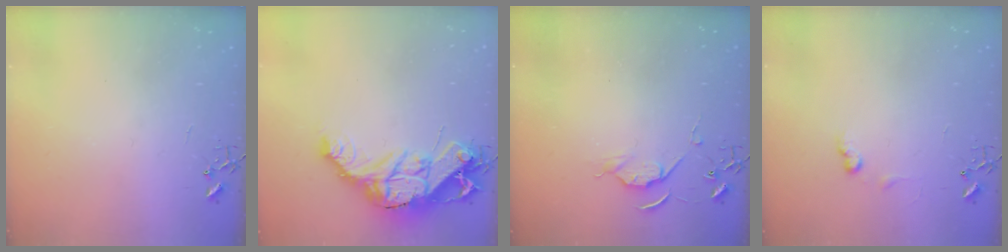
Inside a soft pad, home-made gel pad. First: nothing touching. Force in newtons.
{"total": 17.7, "press": 17.6, "slide": 1.5}
{"total": 5.2, "press": 5.2, "slide": 0.7}
{"total": 6.0, "press": 6.0, "slide": 0.8}